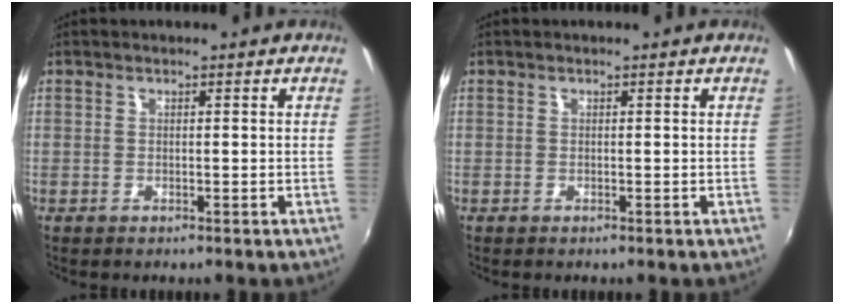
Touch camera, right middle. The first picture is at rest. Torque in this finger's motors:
{"motor_torque": [-0.07, 0.11, -0.02, 0.00]}